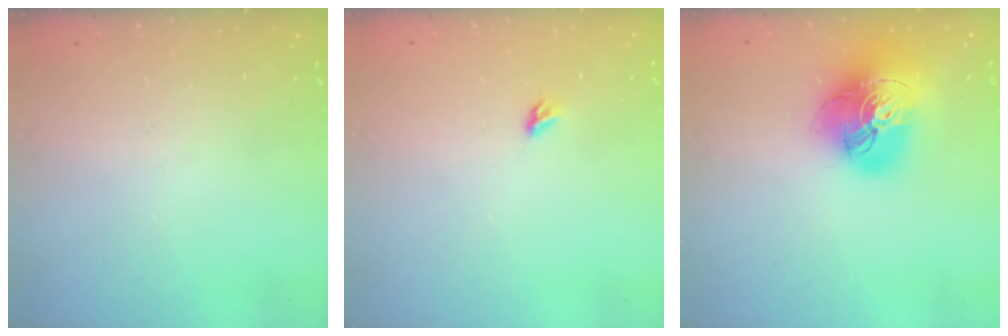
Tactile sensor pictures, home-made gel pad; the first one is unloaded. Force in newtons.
{"total": 3.5, "press": 3.5, "slide": 0.8}
{"total": 20.6, "press": 20.5, "slide": 2.1}